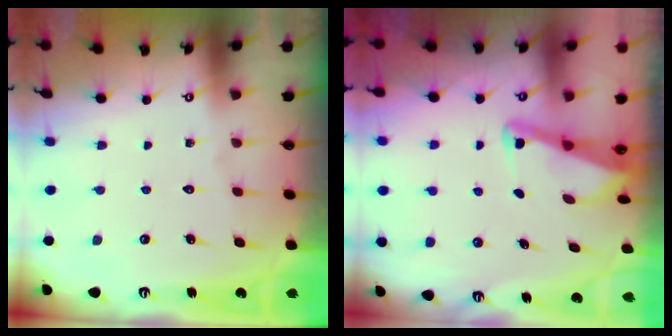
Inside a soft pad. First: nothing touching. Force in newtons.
{"total": 2.9, "press": 2.9, "slide": 0.4}